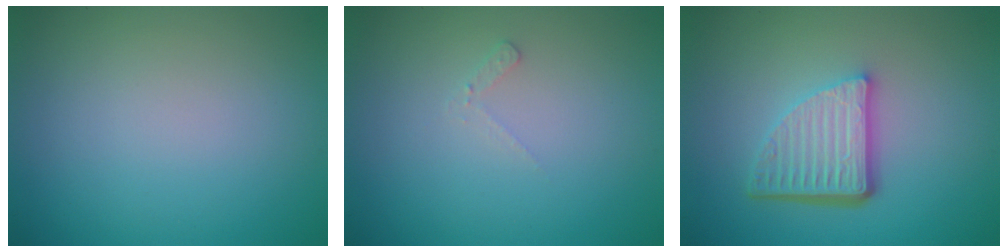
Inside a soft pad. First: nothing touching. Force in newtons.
{"total": 0.8, "press": 0.8, "slide": 0.2}
{"total": 5.4, "press": 3.7, "slide": 3.9}